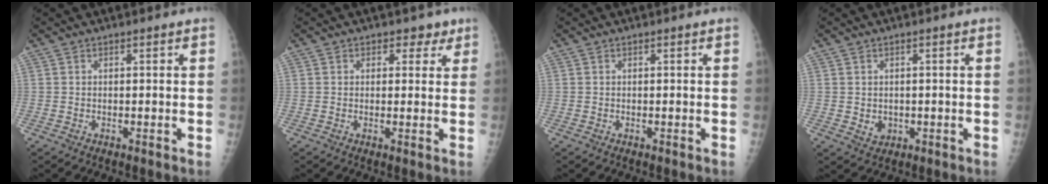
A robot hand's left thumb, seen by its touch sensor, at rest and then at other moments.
{"total": 3.4, "force": [1.8, 2.6, 1.1], "torque": [0.018, -0.005, 0.018]}
{"total": 0.0}
{"total": 2.6, "force": [-0.2, 2.3, 1.2], "torque": [-0.011, -0.001, 0.007]}